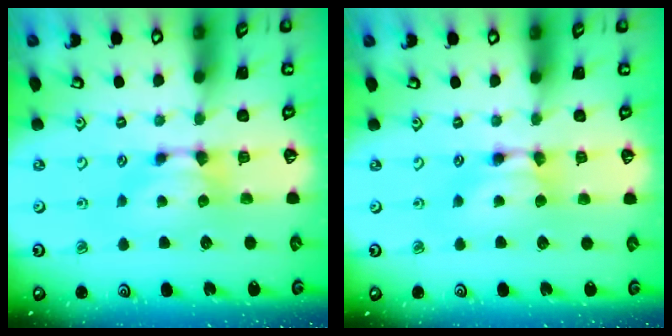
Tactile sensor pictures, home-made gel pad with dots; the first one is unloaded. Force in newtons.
{"total": 1.5, "press": 1.5, "slide": 0.2}